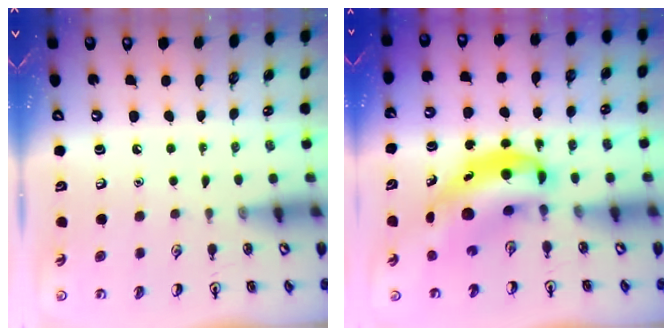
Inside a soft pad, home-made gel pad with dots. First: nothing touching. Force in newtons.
{"total": 9.5, "press": 9.0, "slide": 3.1}